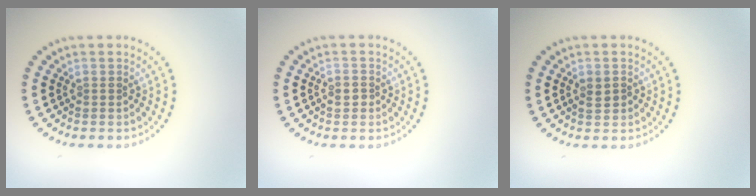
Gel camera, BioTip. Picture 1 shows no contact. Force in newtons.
{"total": 1.0, "press": 1.0, "slide": 0.1}
{"total": 1.5, "press": 1.5, "slide": 0.1}